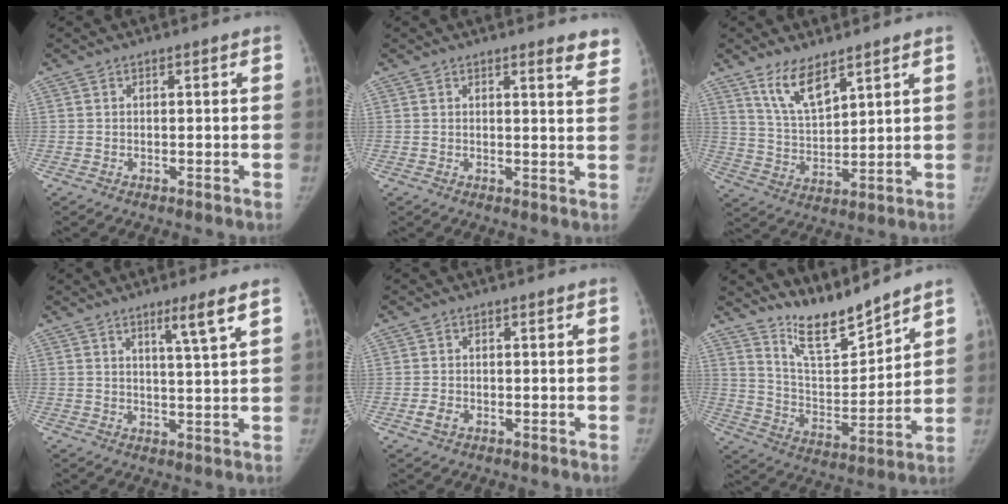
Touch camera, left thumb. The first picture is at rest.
{"total": 4.6, "force": [4.0, 0.9, 2.2], "torque": [-0.010, -0.024, 0.033]}
{"total": 8.3, "force": [5.8, 2.8, 5.2], "torque": [-0.084, -0.038, 0.120]}
{"total": 5.3, "force": [3.1, -0.4, 4.2], "torque": [-0.070, -0.025, 0.054]}
{"total": 2.0, "force": [-0.9, 1.4, 1.2], "torque": [-0.020, 0.005, -0.014]}
{"total": 11.2, "force": [10.3, 1.7, 3.9], "torque": [-0.047, -0.082, 0.200]}